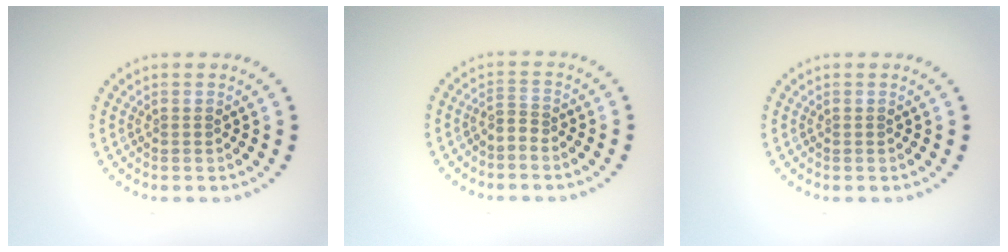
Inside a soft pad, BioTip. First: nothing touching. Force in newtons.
{"total": 1.1, "press": 0.5, "slide": 0.9}
{"total": 0.0}